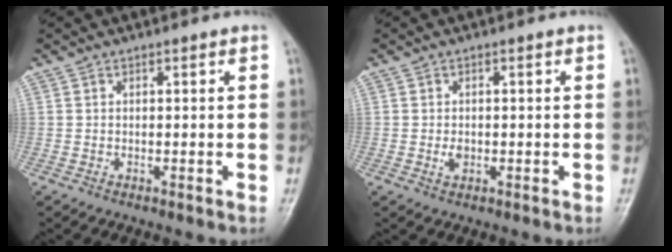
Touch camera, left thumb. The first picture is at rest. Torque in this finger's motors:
{"motor_torque": [-0.04, 0.07, 0.13, 0.06, 0.01]}